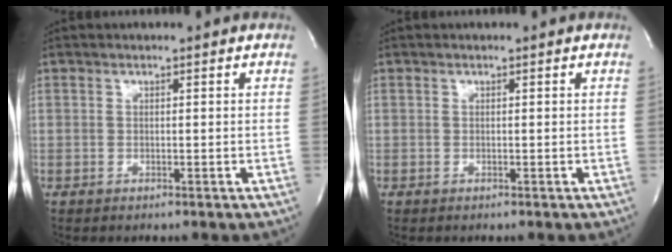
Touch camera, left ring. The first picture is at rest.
{"total": 0.0}